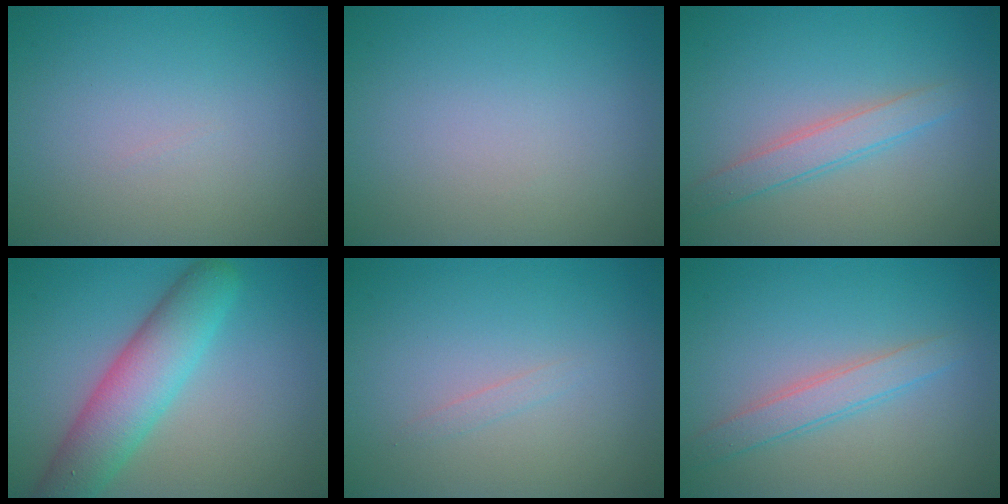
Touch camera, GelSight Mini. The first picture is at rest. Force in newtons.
{"total": 0.0}
{"total": 2.4, "press": 2.4, "slide": 0.0}
{"total": 6.5, "press": 6.5, "slide": 0.1}
{"total": 0.6, "press": 0.6, "slide": 0.0}
{"total": 2.4, "press": 2.4, "slide": 0.0}